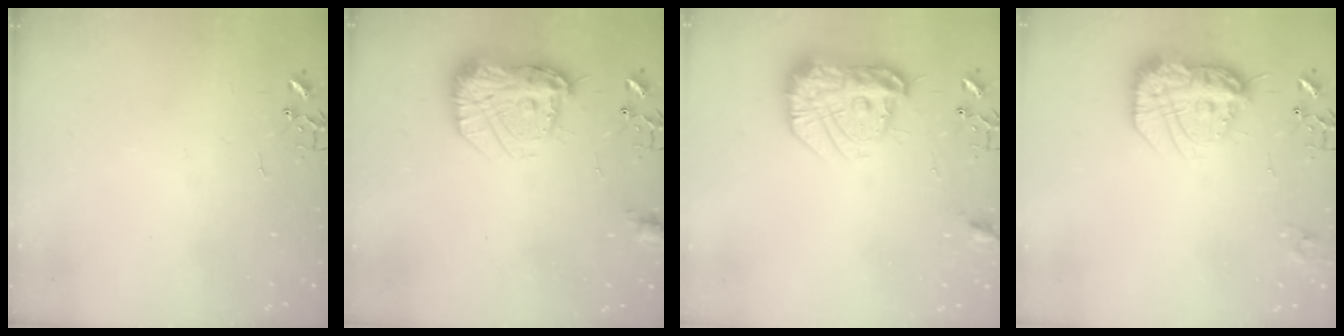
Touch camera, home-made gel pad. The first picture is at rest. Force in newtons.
{"total": 17.4, "press": 17.4, "slide": 1.3}
{"total": 18.0, "press": 17.9, "slide": 1.6}
{"total": 17.7, "press": 17.6, "slide": 1.8}